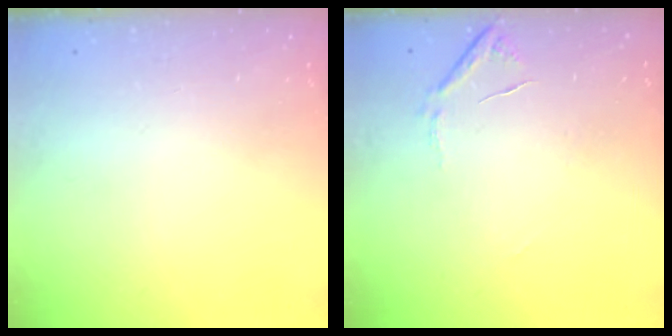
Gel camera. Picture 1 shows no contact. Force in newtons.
{"total": 7.6, "press": 7.5, "slide": 0.3}